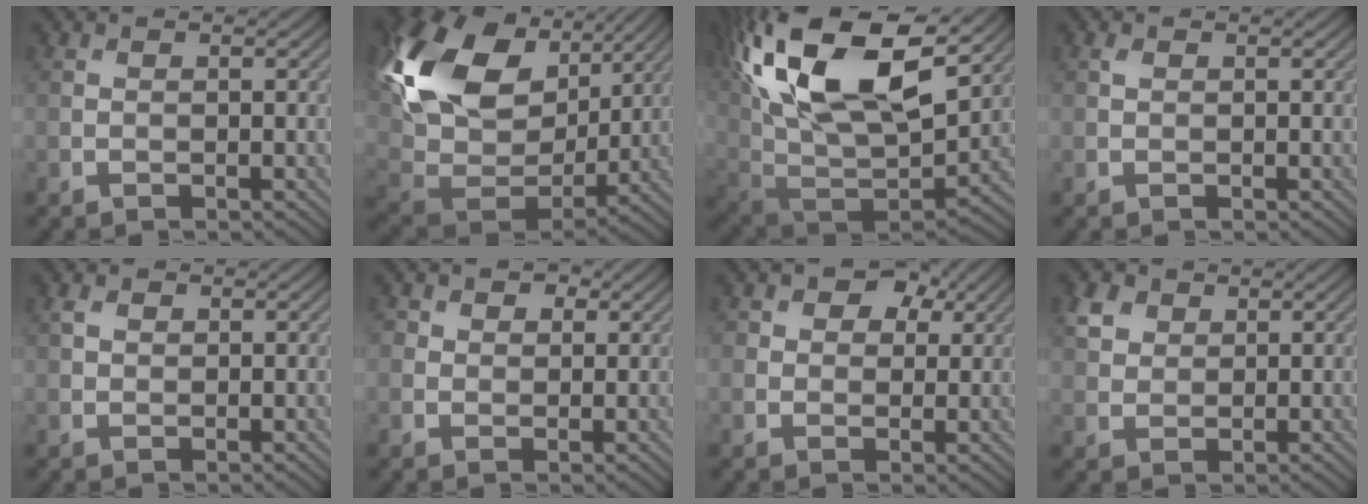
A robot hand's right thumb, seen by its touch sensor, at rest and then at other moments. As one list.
[{"total": 18.7, "force": [7.3, 12.3, 12.1], "torque": [-0.299, 0.015, 0.150]}, {"total": 22.1, "force": [10.0, 11.5, 16.1], "torque": [-0.351, 0.036, 0.174]}, {"total": 0.5, "force": [0.3, 0.3, 0.3], "torque": [-0.010, 0.001, 0.006]}, {"total": 1.5, "force": [0.7, 1.1, 0.9], "torque": [-0.021, 0.003, 0.013]}, {"total": 3.0, "force": [1.3, 2.3, 1.4], "torque": [-0.028, -0.002, 0.017]}, {"total": 5.5, "force": [2.5, 4.0, 2.9], "torque": [-0.049, 0.005, 0.025]}, {"total": 3.3, "force": [1.8, 2.4, 1.4], "torque": [-0.038, 0.005, 0.037]}]